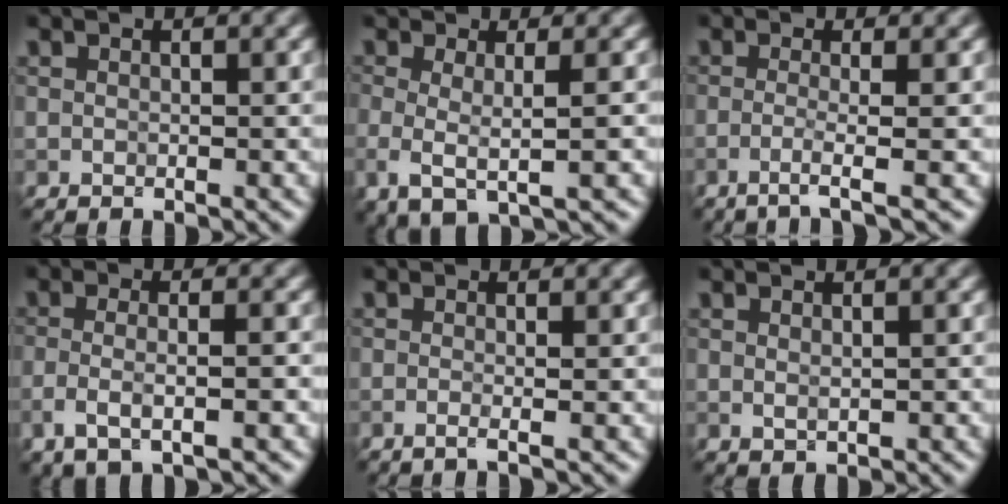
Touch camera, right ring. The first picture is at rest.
{"total": 3.2, "force": [-0.3, 1.0, 3.0], "torque": [-0.061, -0.011, -0.007]}
{"total": 2.5, "force": [-0.9, 0.4, 2.3], "torque": [-0.035, 0.000, -0.035]}
{"total": 3.6, "force": [-1.2, 1.2, 3.2], "torque": [-0.057, -0.004, -0.025]}
{"total": 1.4, "force": [-0.3, 0.5, 1.3], "torque": [-0.011, -0.007, -0.020]}
{"total": 0.9, "force": [0.1, 0.5, 0.7], "torque": [-0.016, -0.003, 0.004]}